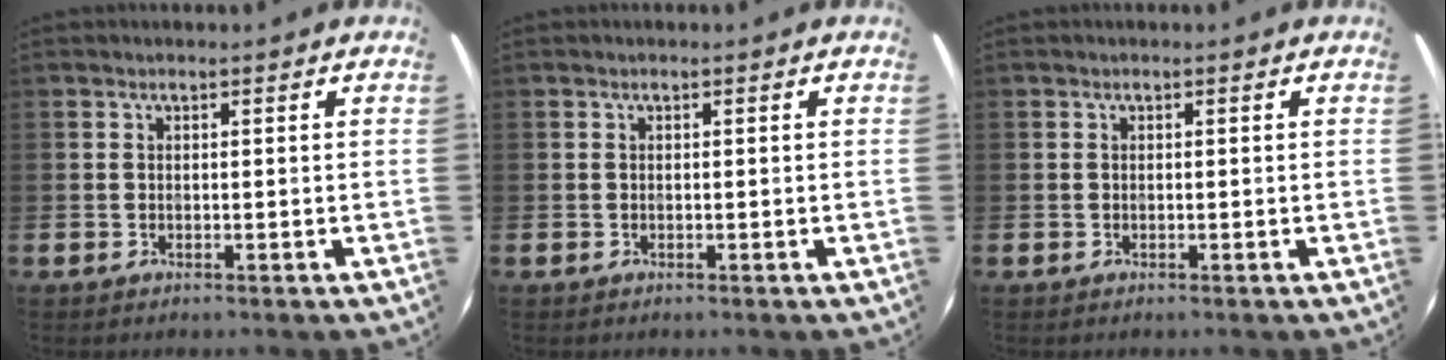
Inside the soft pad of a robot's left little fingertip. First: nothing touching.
{"total": 0.0}
{"total": 0.0}